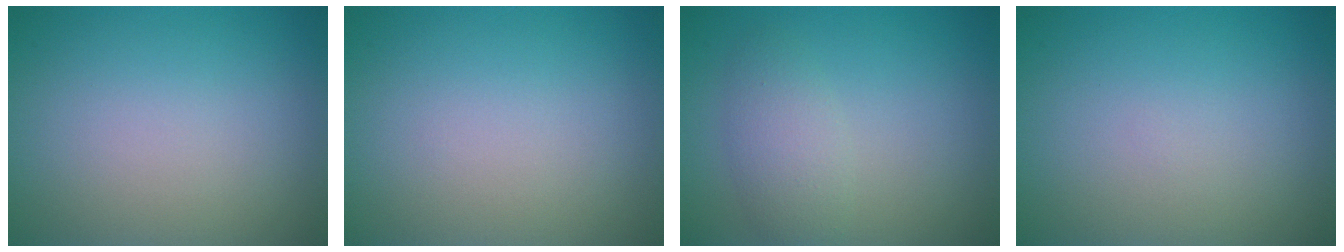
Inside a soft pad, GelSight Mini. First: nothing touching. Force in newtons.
{"total": 0.0}
{"total": 2.7, "press": 2.7, "slide": 0.0}
{"total": 0.0}